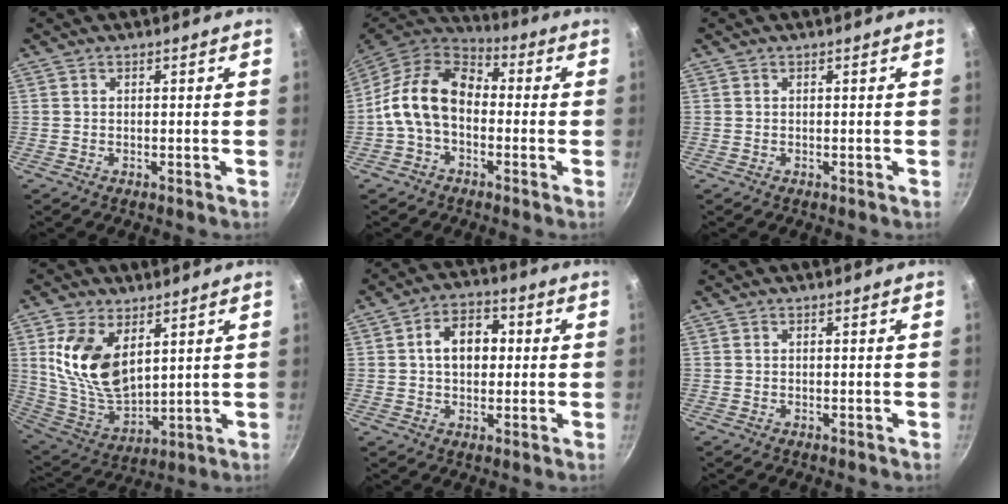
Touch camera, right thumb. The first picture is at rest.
{"total": 13.6, "force": [-1.0, 9.4, 9.8], "torque": [-0.155, 0.037, -0.041]}
{"total": 0.0}
{"total": 15.4, "force": [5.2, 8.9, 11.5], "torque": [-0.206, -0.042, 0.115]}
{"total": 9.2, "force": [1.2, 6.5, 6.4], "torque": [-0.068, 0.017, 0.009]}
{"total": 0.0}